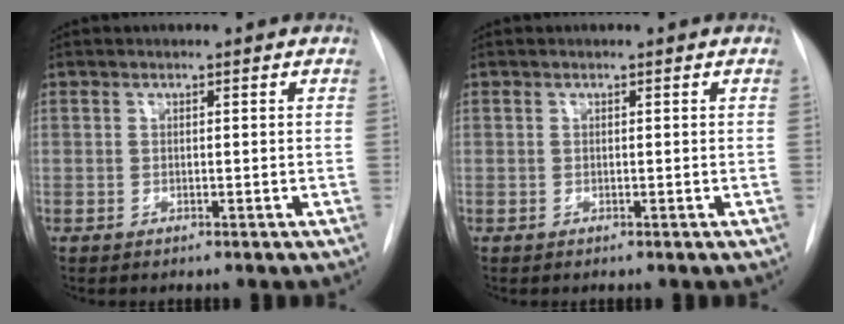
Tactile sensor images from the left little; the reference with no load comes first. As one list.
[{"total": 0.0}]